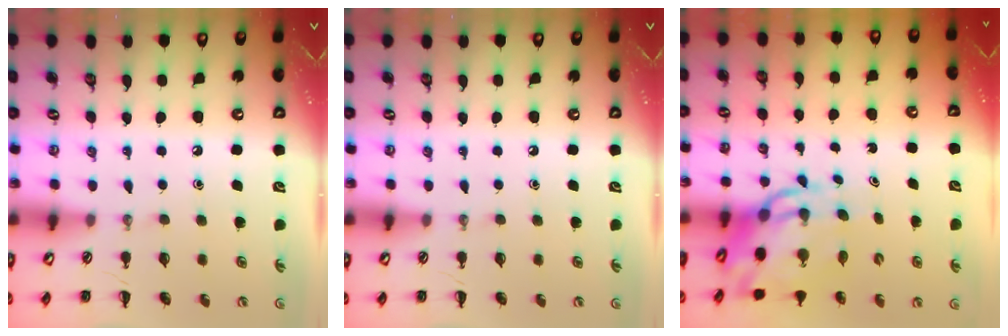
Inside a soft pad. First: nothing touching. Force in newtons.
{"total": 0.0}
{"total": 8.7, "press": 8.4, "slide": 2.2}